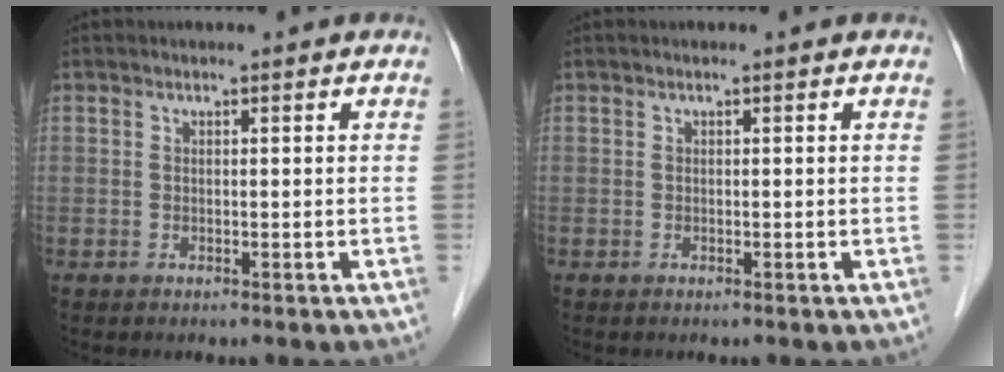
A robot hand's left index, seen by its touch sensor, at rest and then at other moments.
{"total": 0.0}